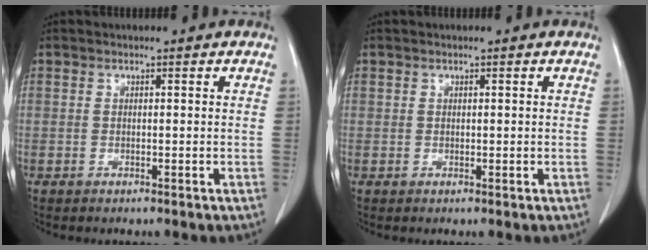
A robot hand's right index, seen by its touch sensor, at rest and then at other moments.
{"total": 0.6, "force": [0.3, 0.4, 0.2], "torque": [0.003, 0.000, 0.005]}